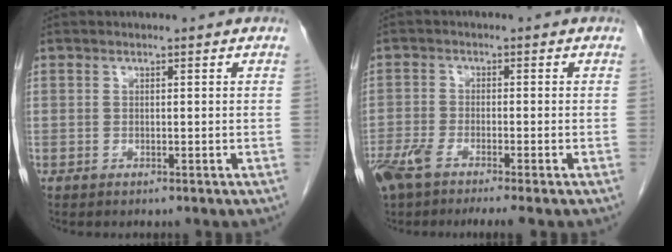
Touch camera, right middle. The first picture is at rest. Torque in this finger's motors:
{"motor_torque": [0.61, -0.55, 0.10, 0.06]}